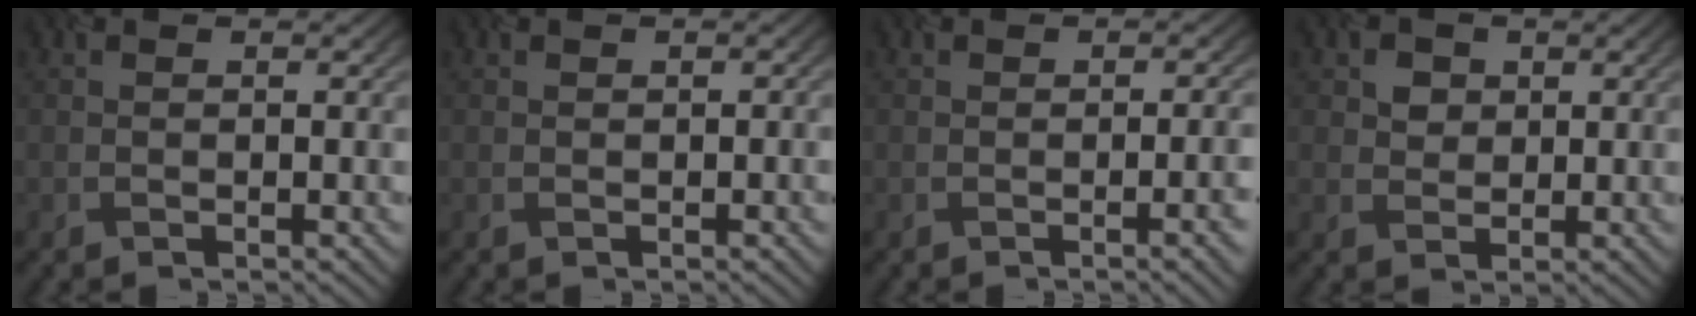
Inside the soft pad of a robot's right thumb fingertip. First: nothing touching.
{"total": 0.8, "force": [-0.1, 0.6, 0.4], "torque": [-0.005, 0.002, 0.005]}
{"total": 4.4, "force": [-1.5, 1.6, 3.8], "torque": [-0.031, 0.004, -0.011]}
{"total": 2.1, "force": [0.9, 1.8, -0.5], "torque": [0.005, 0.002, 0.016]}